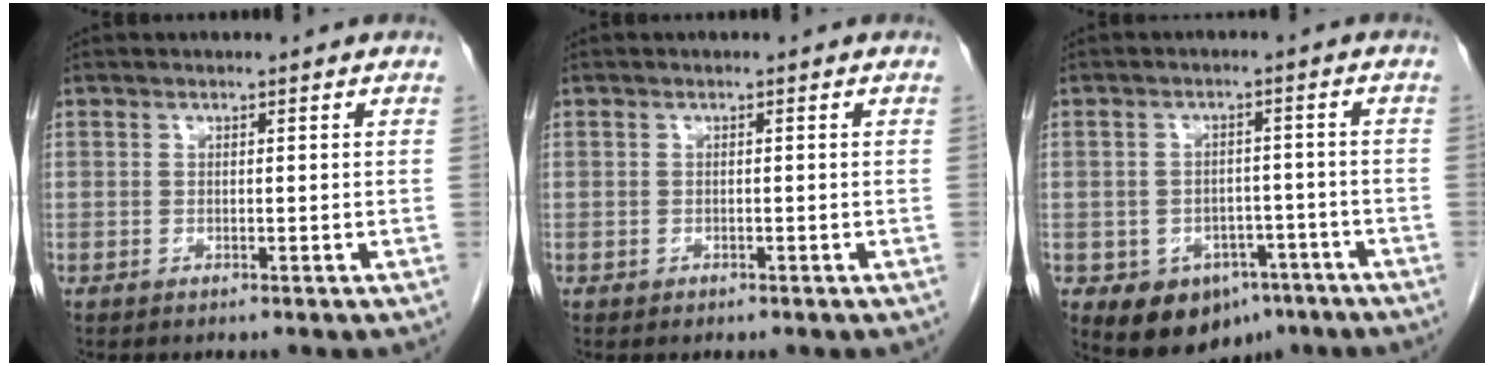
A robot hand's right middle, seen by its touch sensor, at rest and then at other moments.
{"total": 0.0}
{"total": 8.8, "force": [-5.1, 6.0, 4.0], "torque": [-0.057, 0.012, -0.063]}